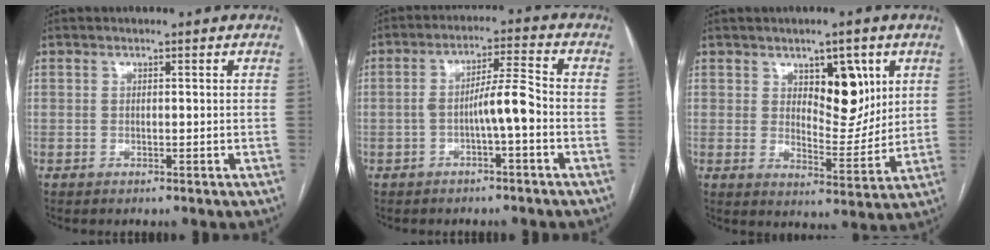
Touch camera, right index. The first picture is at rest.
{"total": 5.9, "force": [-2.0, 0.2, 5.6], "torque": [-0.097, 0.019, -0.031]}
{"total": 8.5, "force": [3.6, 3.9, 6.6], "torque": [-0.093, 0.001, 0.062]}